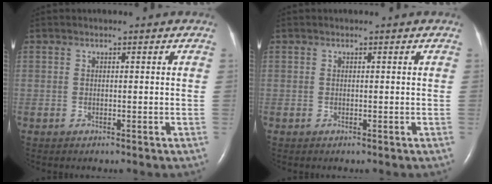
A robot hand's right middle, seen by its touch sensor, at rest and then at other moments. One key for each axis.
{"total": 0.0}